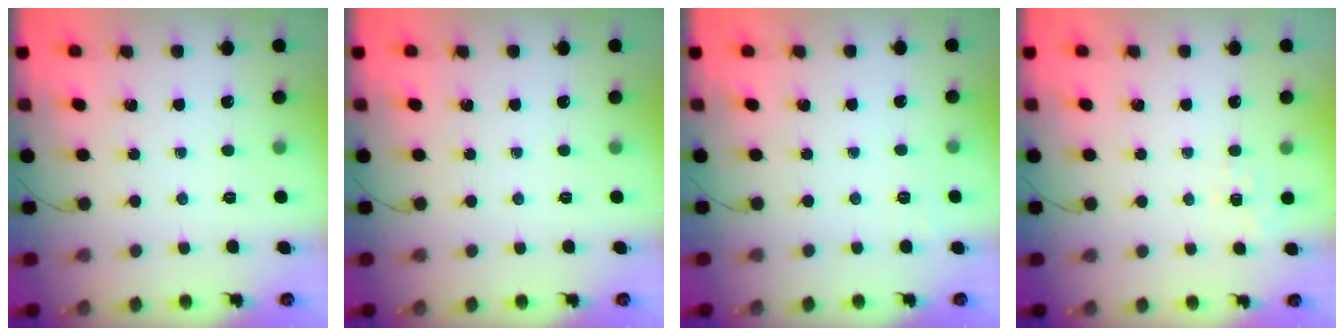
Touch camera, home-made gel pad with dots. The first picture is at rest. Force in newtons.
{"total": 0.0}
{"total": 1.6, "press": 0.2, "slide": 1.6}
{"total": 4.5, "press": 4.3, "slide": 1.5}